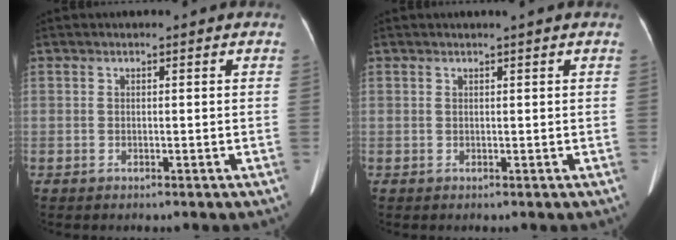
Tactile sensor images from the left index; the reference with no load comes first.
{"total": 0.9, "force": [0.7, -0.2, 0.5], "torque": [-0.011, 0.003, 0.017]}